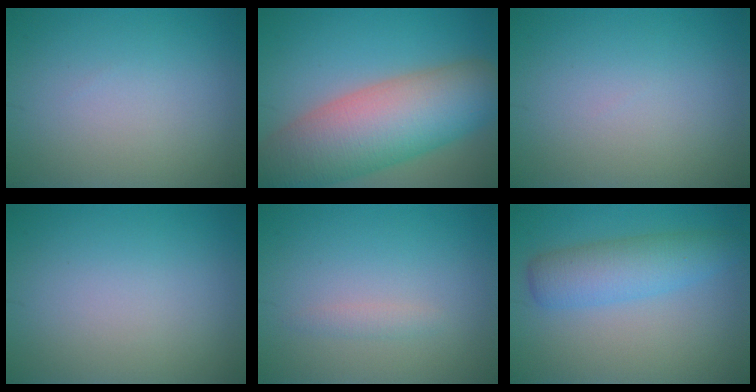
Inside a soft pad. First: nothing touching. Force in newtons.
{"total": 11.8, "press": 11.8, "slide": 0.5}
{"total": 0.0}
{"total": 0.0}
{"total": 0.9, "press": 0.9, "slide": 0.1}
{"total": 4.5, "press": 4.5, "slide": 0.1}